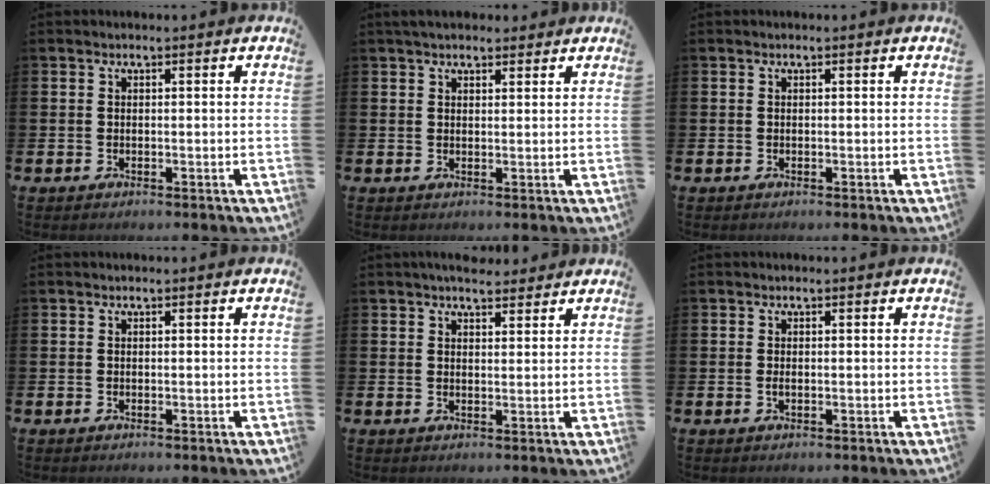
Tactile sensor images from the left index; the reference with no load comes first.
{"total": 3.0, "force": [2.7, 1.1, 0.7], "torque": [-0.009, -0.005, 0.048]}
{"total": 0.0}
{"total": 0.0}
{"total": 4.1, "force": [3.8, 1.2, 0.8], "torque": [-0.013, -0.015, 0.069]}
{"total": 0.6, "force": [0.0, 0.3, 0.6], "torque": [-0.009, 0.001, -0.001]}